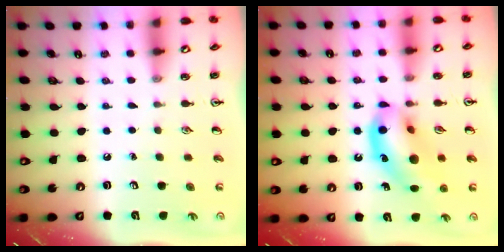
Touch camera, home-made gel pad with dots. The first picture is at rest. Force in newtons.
{"total": 14.7, "press": 14.2, "slide": 3.7}